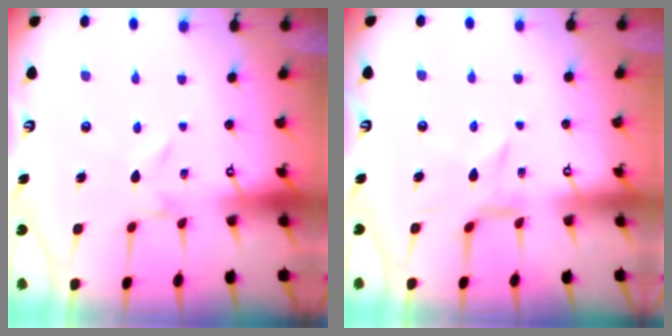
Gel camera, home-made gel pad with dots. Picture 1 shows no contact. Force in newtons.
{"total": 5.8, "press": 5.8, "slide": 0.6}